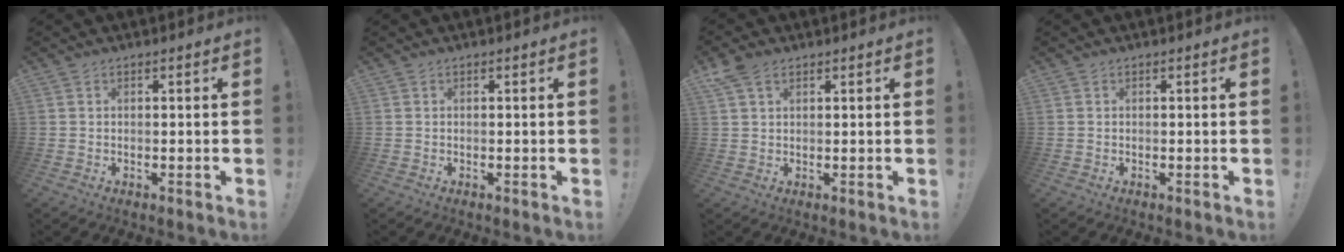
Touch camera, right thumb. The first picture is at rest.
{"total": 0.0}
{"total": 4.7, "force": [2.8, 2.6, 2.7], "torque": [-0.051, -0.006, 0.056]}
{"total": 0.0}